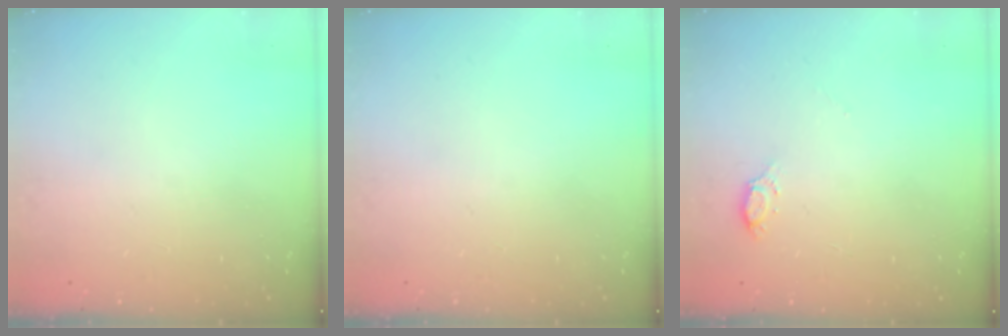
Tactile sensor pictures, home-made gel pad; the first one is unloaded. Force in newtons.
{"total": 0.0}
{"total": 4.5, "press": 4.5, "slide": 0.5}